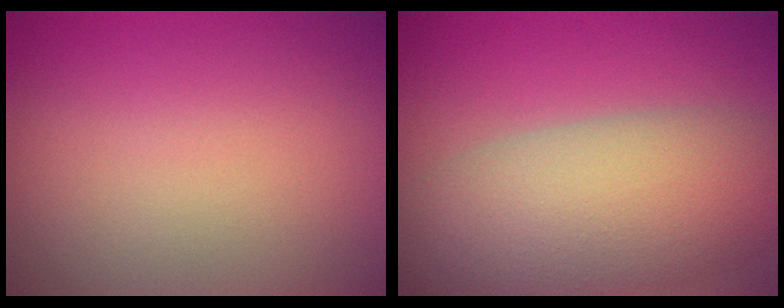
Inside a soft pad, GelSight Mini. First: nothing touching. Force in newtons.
{"total": 9.0, "press": 9.0, "slide": 0.7}